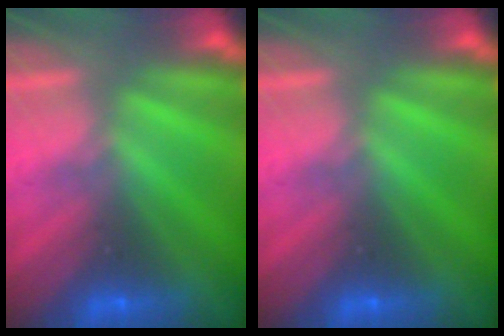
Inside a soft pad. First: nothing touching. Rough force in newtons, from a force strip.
{"total": 0.0}